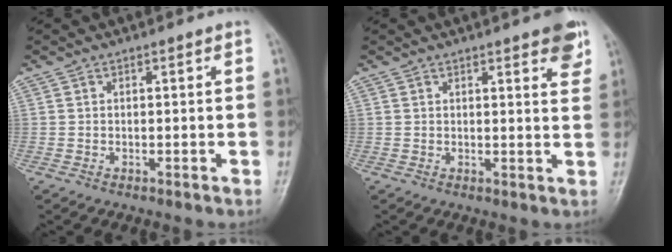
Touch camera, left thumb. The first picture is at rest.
{"total": 5.8, "force": [3.5, 1.6, 4.4], "torque": [-0.038, -0.013, 0.039]}